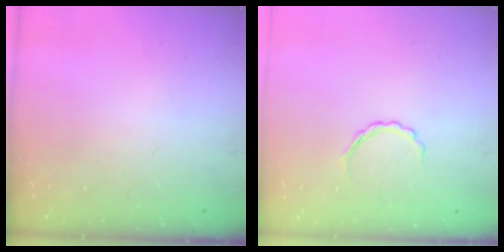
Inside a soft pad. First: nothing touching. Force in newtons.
{"total": 3.3, "press": 3.2, "slide": 0.8}